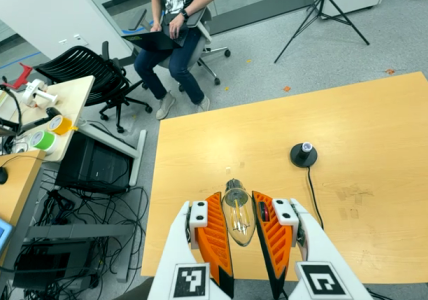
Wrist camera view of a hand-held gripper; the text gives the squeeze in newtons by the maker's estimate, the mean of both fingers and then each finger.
{"total": 15.4, "left": 17.6, "right": 13.2}